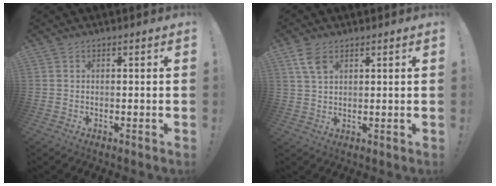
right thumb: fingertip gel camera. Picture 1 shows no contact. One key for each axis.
{"total": 5.3, "fx": 2.9, "fy": 2.8, "fz": 3.5, "tx": -0.061, "ty": -0.010, "tz": 0.054}